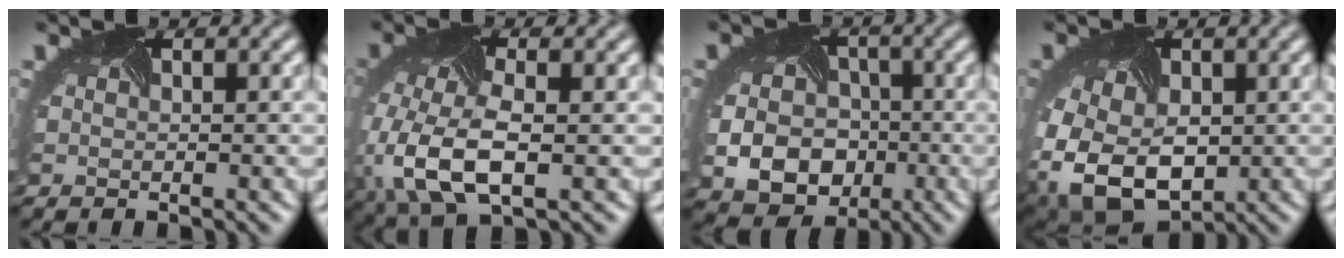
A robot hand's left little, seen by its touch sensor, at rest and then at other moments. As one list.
[{"total": 8.4, "force": [-3.0, 4.1, 6.8], "torque": [-0.164, -0.025, -0.054]}, {"total": 9.4, "force": [-2.6, 7.7, 4.8], "torque": [-0.075, -0.037, -0.046]}, {"total": 11.0, "force": [-2.9, 7.7, 7.2], "torque": [-0.166, -0.043, -0.027]}]